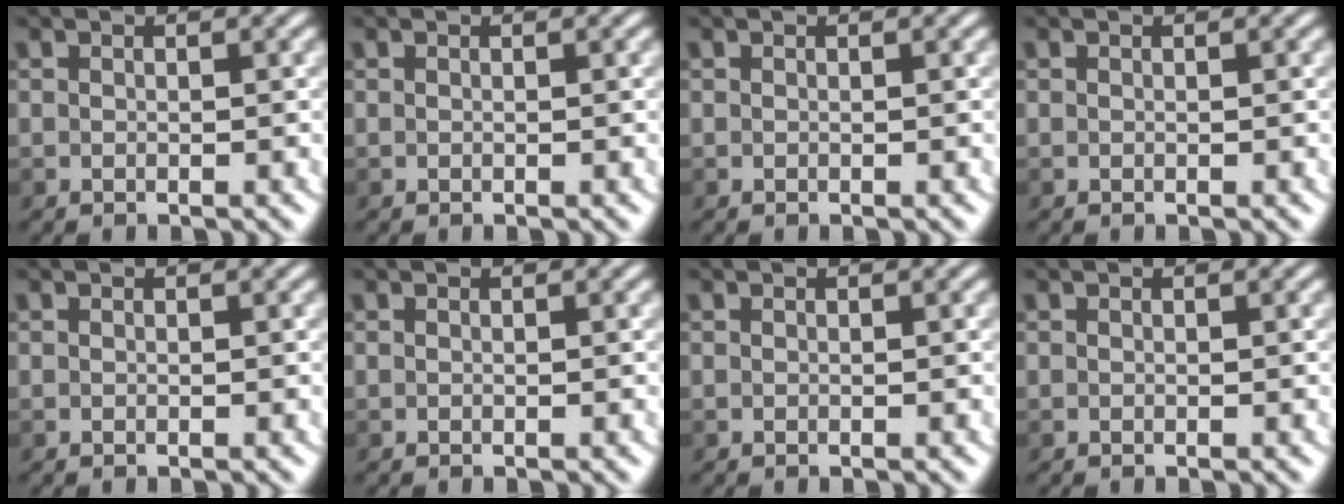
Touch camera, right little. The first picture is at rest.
{"total": 0.0}
{"total": 0.0}
{"total": 0.0}
{"total": 0.0}
{"total": 0.0}
{"total": 0.0}
{"total": 0.0}